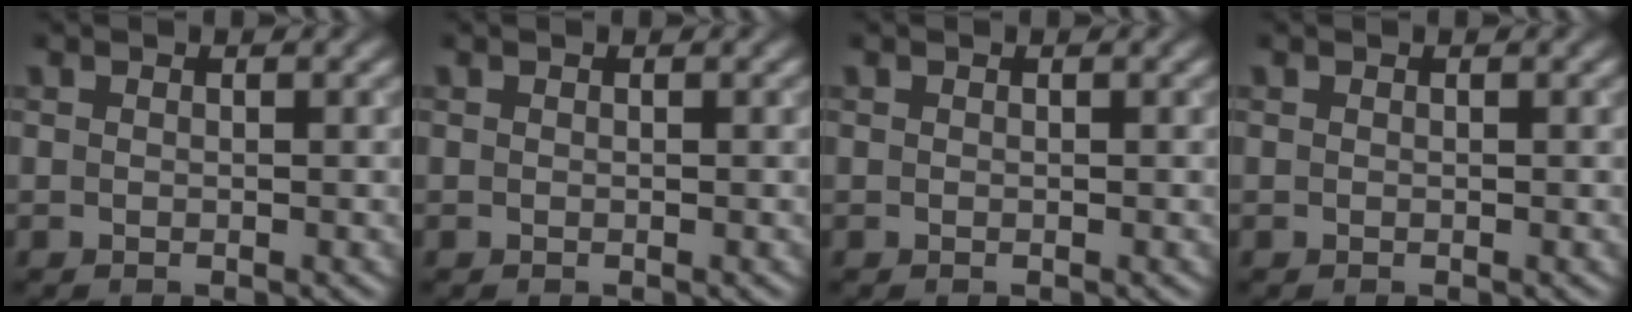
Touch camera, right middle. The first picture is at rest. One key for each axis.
{"total": 0.0}
{"total": 0.0}
{"total": 0.0}